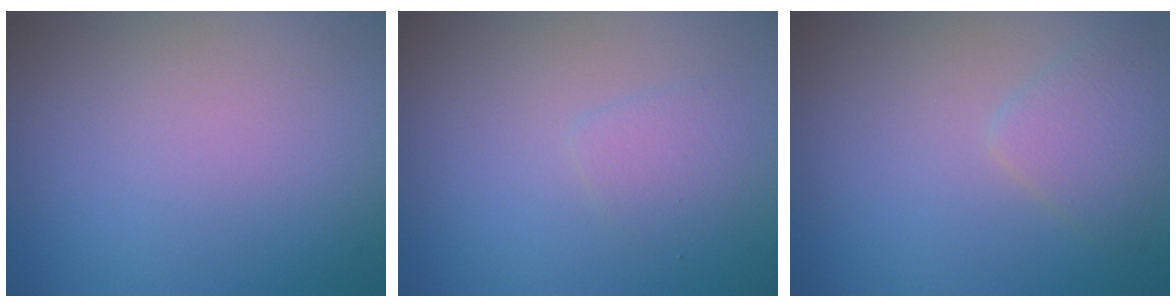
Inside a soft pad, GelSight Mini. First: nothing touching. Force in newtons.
{"total": 1.4, "press": 1.4, "slide": 0.1}
{"total": 2.3, "press": 2.2, "slide": 0.2}